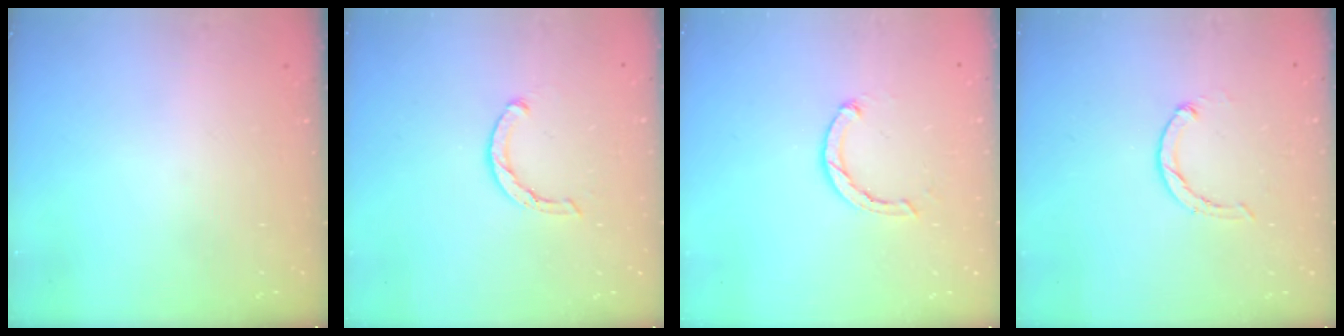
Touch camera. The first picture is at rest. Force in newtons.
{"total": 3.3, "press": 3.3, "slide": 0.3}
{"total": 2.4, "press": 2.3, "slide": 0.4}
{"total": 1.9, "press": 1.9, "slide": 0.3}